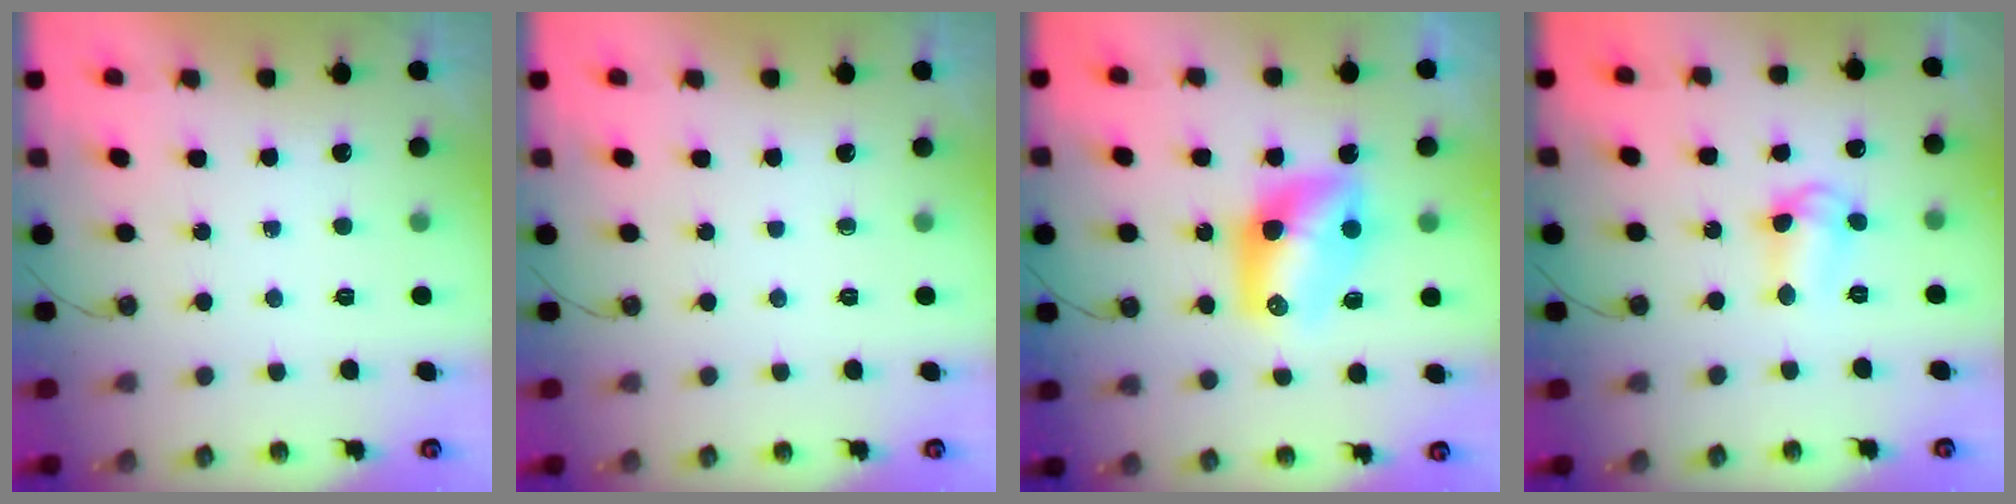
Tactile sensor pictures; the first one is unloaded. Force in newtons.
{"total": 0.0}
{"total": 11.6, "press": 11.6, "slide": 0.8}
{"total": 7.6, "press": 7.3, "slide": 1.9}